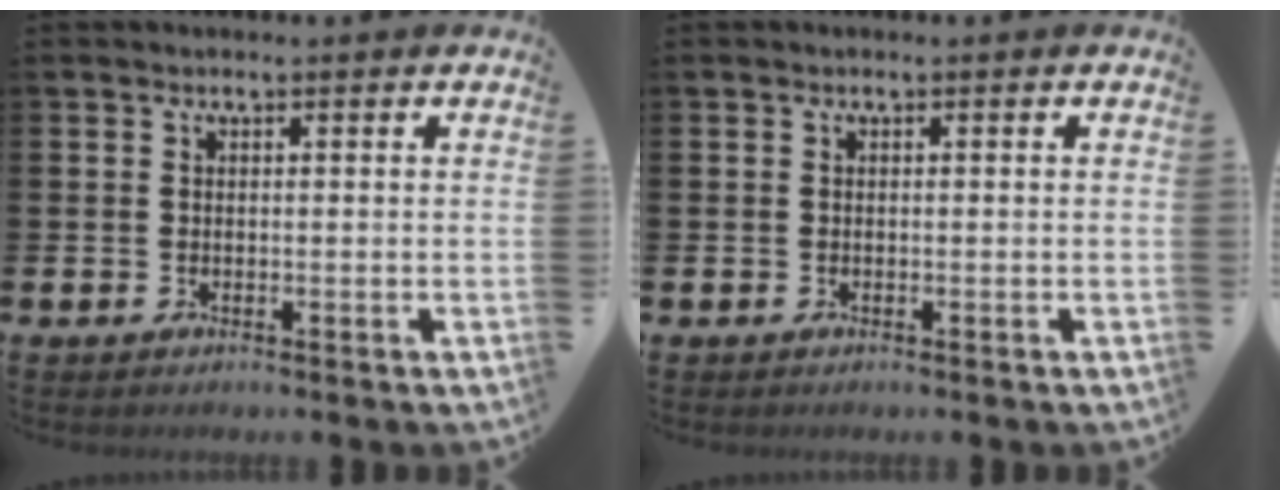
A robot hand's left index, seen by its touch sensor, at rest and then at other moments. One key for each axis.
{"total": 0.0}